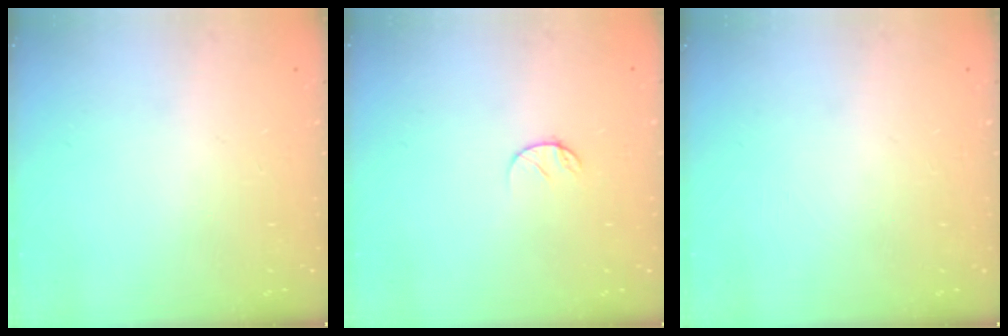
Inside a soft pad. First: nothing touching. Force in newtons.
{"total": 4.3, "press": 4.3, "slide": 0.3}
{"total": 0.0}